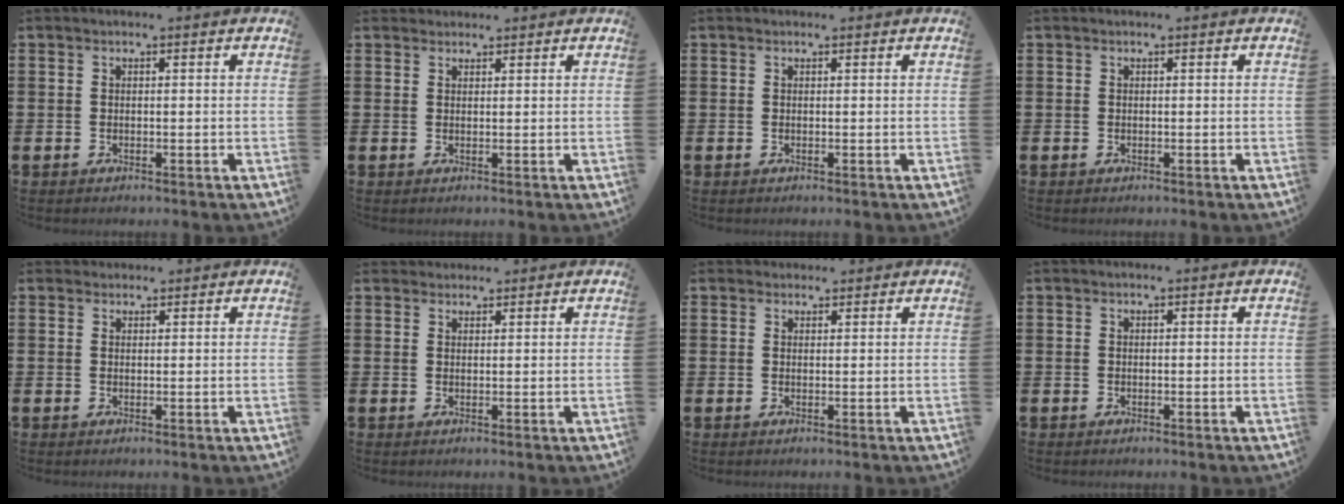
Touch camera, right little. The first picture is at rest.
{"total": 1.3, "force": [1.2, 0.4, -0.1], "torque": [0.014, -0.001, 0.021]}
{"total": 0.0}
{"total": 0.0}
{"total": 1.0, "force": [1.0, 0.4, -0.1], "torque": [0.015, -0.001, 0.016]}
{"total": 1.5, "force": [1.4, 0.5, -0.1], "torque": [0.013, 0.000, 0.025]}
{"total": 1.3, "force": [1.2, 0.6, 0.0], "torque": [0.013, 0.000, 0.021]}
{"total": 0.0}